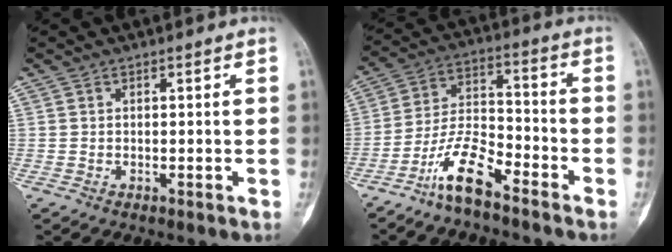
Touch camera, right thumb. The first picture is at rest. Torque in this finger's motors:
{"motor_torque": [0.10, 0.18, 0.45, -0.02, 0.06]}